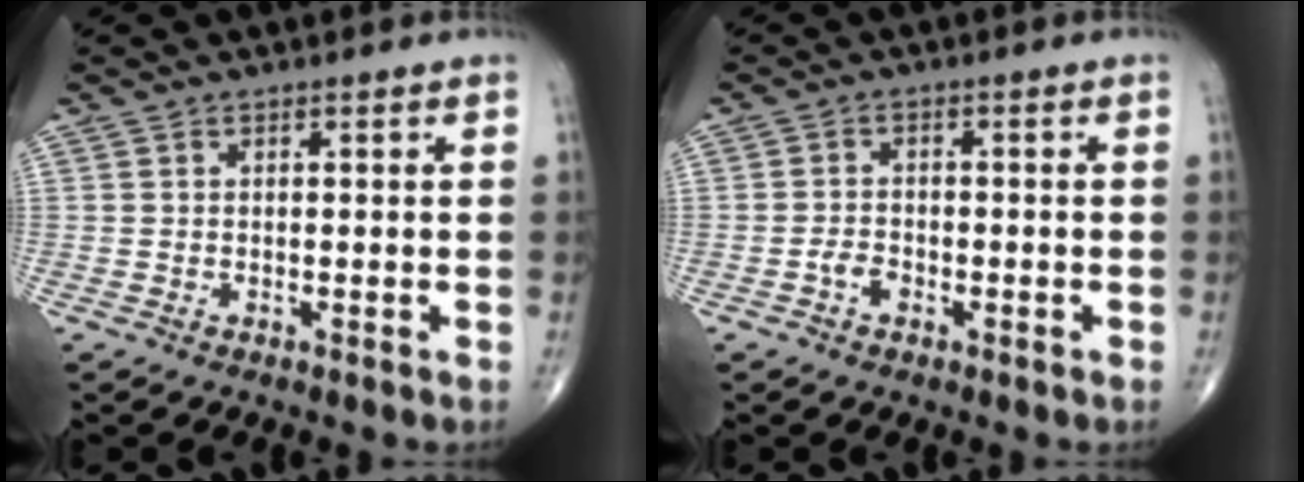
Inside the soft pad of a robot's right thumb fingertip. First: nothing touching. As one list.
[{"total": 2.5, "force": [-1.2, 1.7, 1.5], "torque": [-0.021, 0.009, -0.025]}]